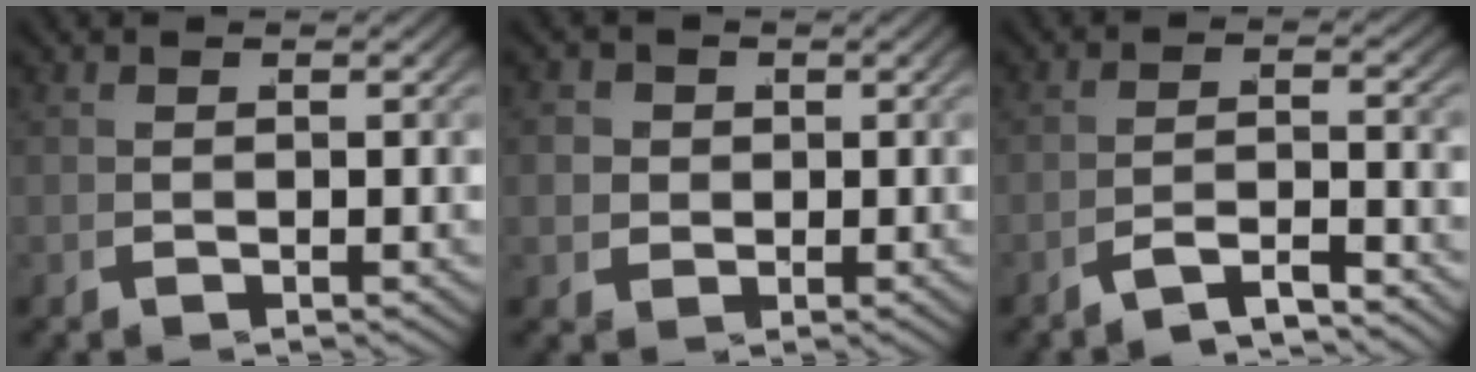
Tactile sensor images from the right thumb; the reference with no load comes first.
{"total": 4.5, "force": [0.6, 4.2, 1.6], "torque": [-0.046, -0.009, 0.011]}
{"total": 3.2, "force": [-2.5, 0.7, 1.8], "torque": [-0.025, -0.002, -0.045]}